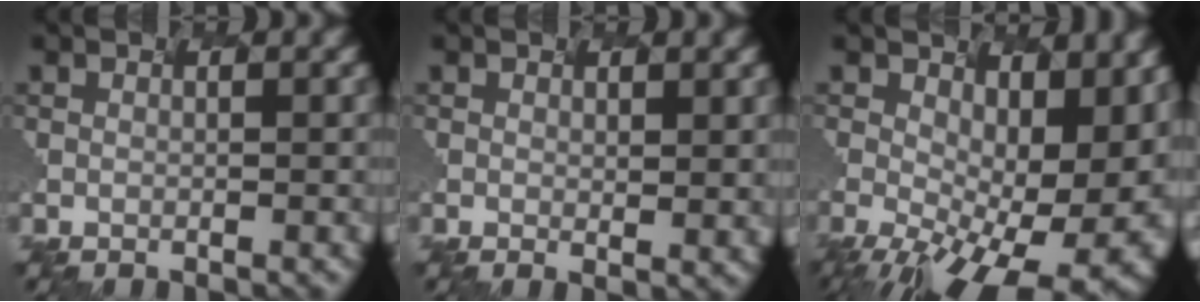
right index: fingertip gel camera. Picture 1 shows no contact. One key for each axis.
{"total": 0.7, "fx": -0.1, "fy": -0.7, "fz": 0.0, "tx": -0.014, "ty": -0.016, "tz": 0.029}
{"total": 11.4, "fx": -1.6, "fy": 4.5, "fz": 10.4, "tx": -0.144, "ty": -0.024, "tz": 0.035}